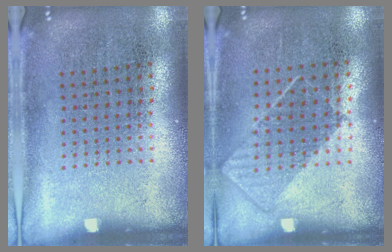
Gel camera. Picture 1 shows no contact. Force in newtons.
{"total": 0.8, "press": 0.6, "slide": 0.5}